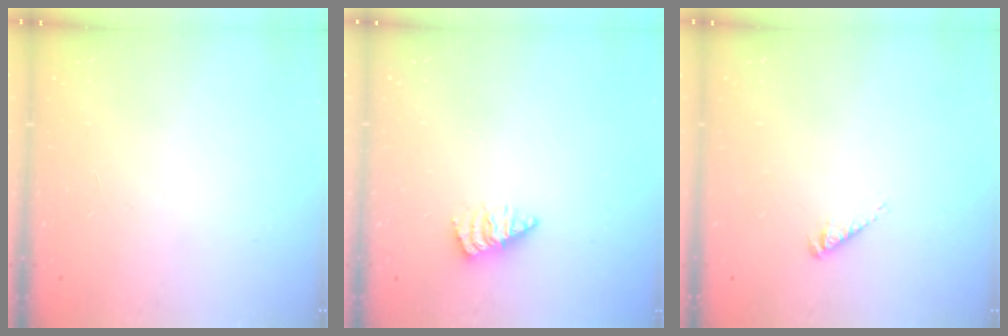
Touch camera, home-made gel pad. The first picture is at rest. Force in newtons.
{"total": 1.4, "press": 1.3, "slide": 0.2}
{"total": 2.7, "press": 2.7, "slide": 0.6}